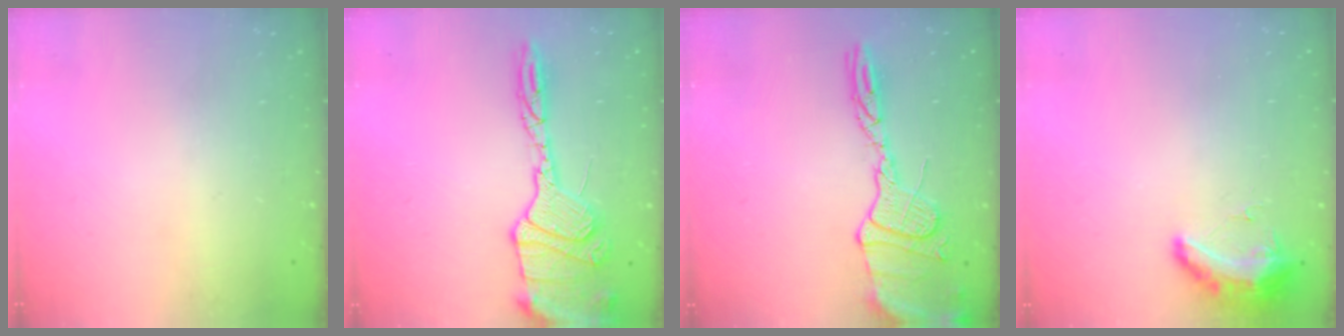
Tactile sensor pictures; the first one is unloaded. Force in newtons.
{"total": 17.9, "press": 17.7, "slide": 2.5}
{"total": 14.8, "press": 14.8, "slide": 1.1}
{"total": 14.6, "press": 10.5, "slide": 10.2}